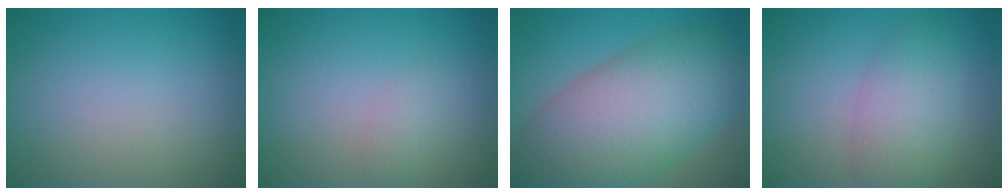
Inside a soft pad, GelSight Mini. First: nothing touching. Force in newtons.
{"total": 1.1, "press": 1.1, "slide": 0.1}
{"total": 11.8, "press": 11.8, "slide": 0.5}
{"total": 4.3, "press": 4.3, "slide": 0.2}